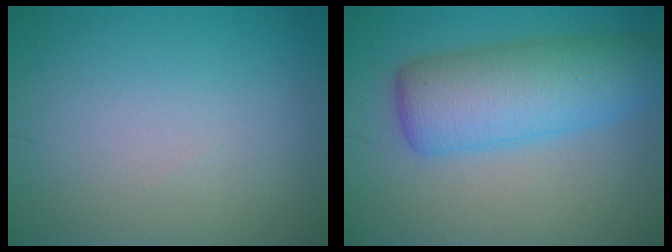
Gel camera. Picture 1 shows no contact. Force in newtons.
{"total": 7.6, "press": 7.6, "slide": 0.2}